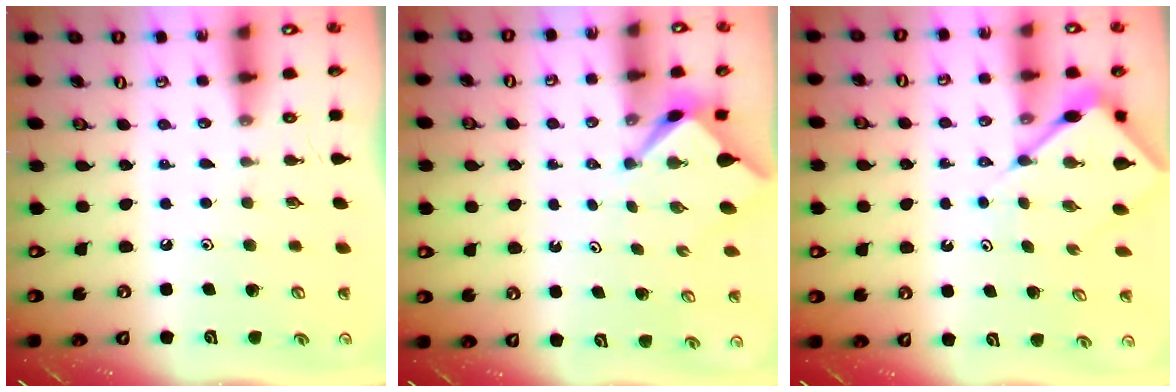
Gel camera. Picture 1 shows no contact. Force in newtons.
{"total": 2.9, "press": 2.9, "slide": 0.4}
{"total": 6.7, "press": 6.6, "slide": 0.8}